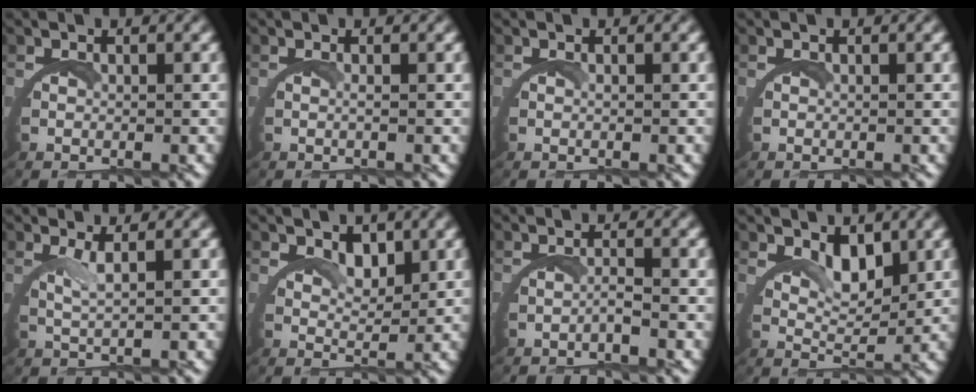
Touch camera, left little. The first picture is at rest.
{"total": 0.6, "force": [0.0, -0.3, 0.5], "torque": [-0.011, -0.001, -0.001]}
{"total": 0.0}
{"total": 0.0}
{"total": 1.8, "force": [1.1, -1.0, 1.1], "torque": [-0.025, -0.006, 0.025]}
{"total": 2.1, "force": [2.0, 0.0, 0.7], "torque": [-0.009, -0.012, 0.037]}
{"total": 0.9, "force": [-0.7, -0.5, 0.4], "torque": [-0.018, -0.007, -0.012]}
{"total": 2.6, "force": [2.3, 0.2, 1.3], "torque": [-0.021, -0.017, 0.044]}